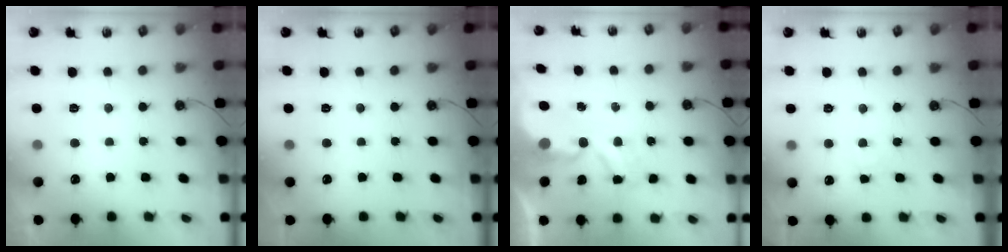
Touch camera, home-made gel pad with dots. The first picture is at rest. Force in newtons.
{"total": 0.0}
{"total": 4.6, "press": 4.5, "slide": 0.6}
{"total": 2.5, "press": 2.4, "slide": 0.4}